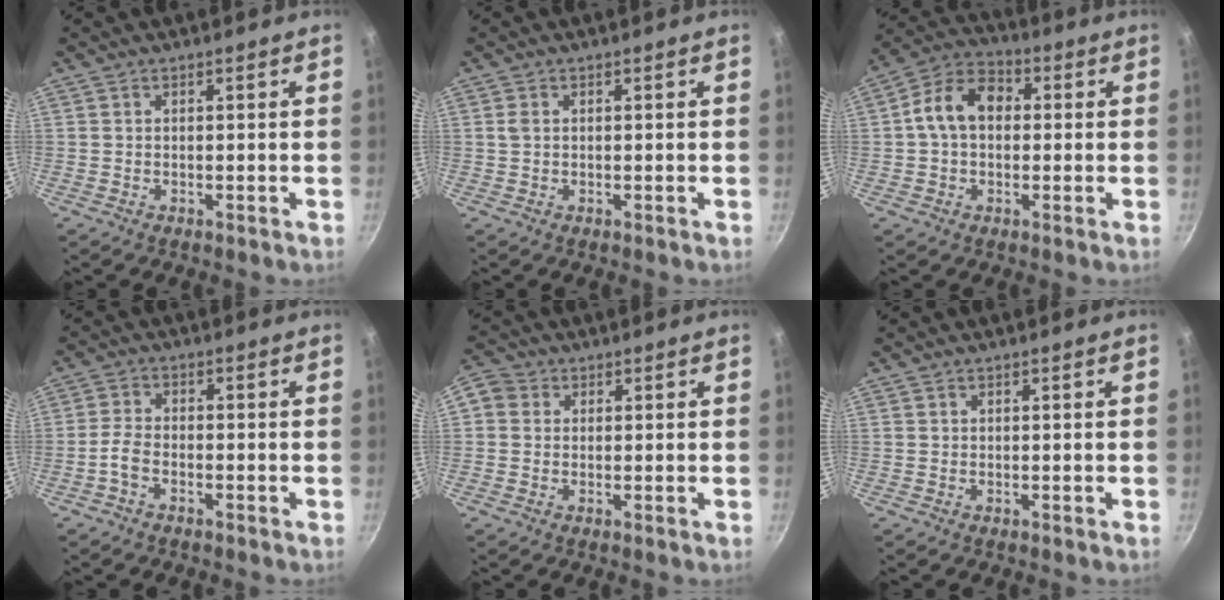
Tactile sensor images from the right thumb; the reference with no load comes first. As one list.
[{"total": 1.2, "force": [0.2, 0.9, 0.8], "torque": [-0.013, 0.003, 0.003]}, {"total": 10.4, "force": [0.7, 7.6, 7.0], "torque": [-0.093, 0.031, -0.006]}, {"total": 3.1, "force": [-1.8, 1.5, 1.9], "torque": [-0.052, 0.016, -0.043]}, {"total": 4.9, "force": [0.8, 4.5, 1.8], "torque": [-0.021, 0.005, -0.001]}, {"total": 0.0}]